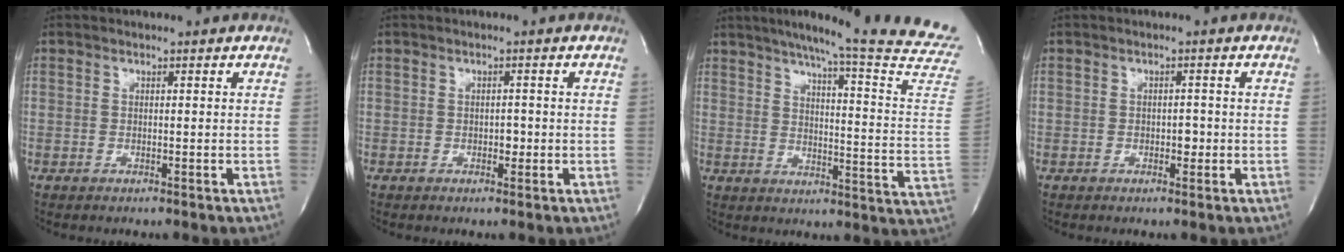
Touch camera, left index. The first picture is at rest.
{"total": 1.2, "force": [-0.5, 0.7, 0.8], "torque": [-0.010, -0.002, -0.007]}
{"total": 24.6, "force": [21.7, -1.7, 11.5], "torque": [-0.170, -0.108, 0.257]}
{"total": 1.4, "force": [-0.5, 0.9, 1.0], "torque": [-0.012, -0.002, -0.008]}